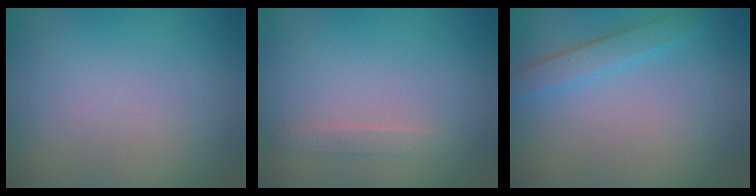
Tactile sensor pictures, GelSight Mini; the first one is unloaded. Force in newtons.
{"total": 0.9, "press": 0.8, "slide": 0.1}
{"total": 2.0, "press": 2.0, "slide": 0.1}